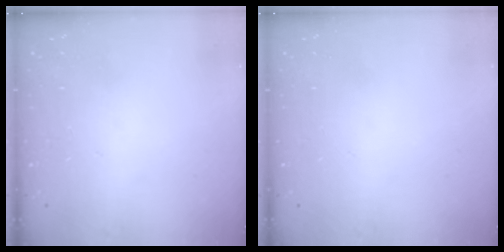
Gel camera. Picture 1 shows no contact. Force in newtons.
{"total": 0.0}